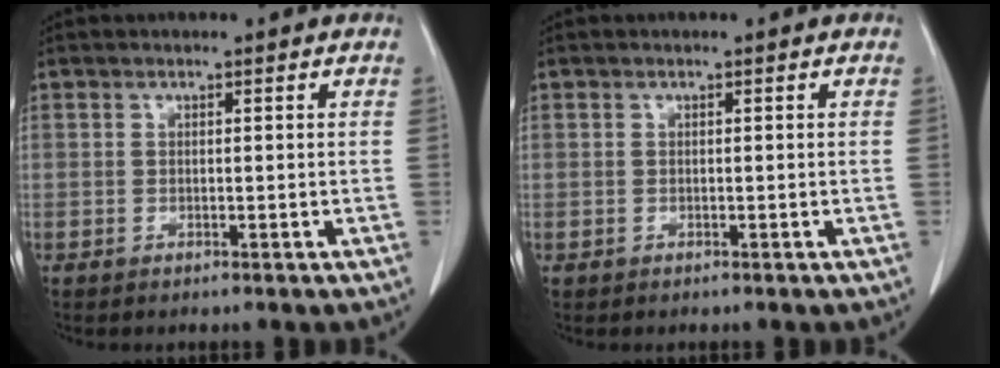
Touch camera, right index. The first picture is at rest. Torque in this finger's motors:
{"motor_torque": [-0.02, 0.04, -0.05, -0.05]}